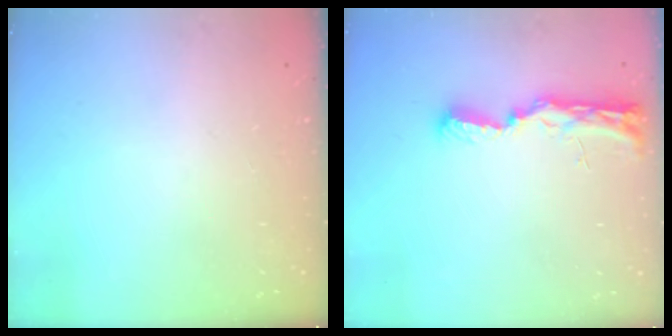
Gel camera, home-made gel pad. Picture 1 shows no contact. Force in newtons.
{"total": 11.2, "press": 9.8, "slide": 5.4}